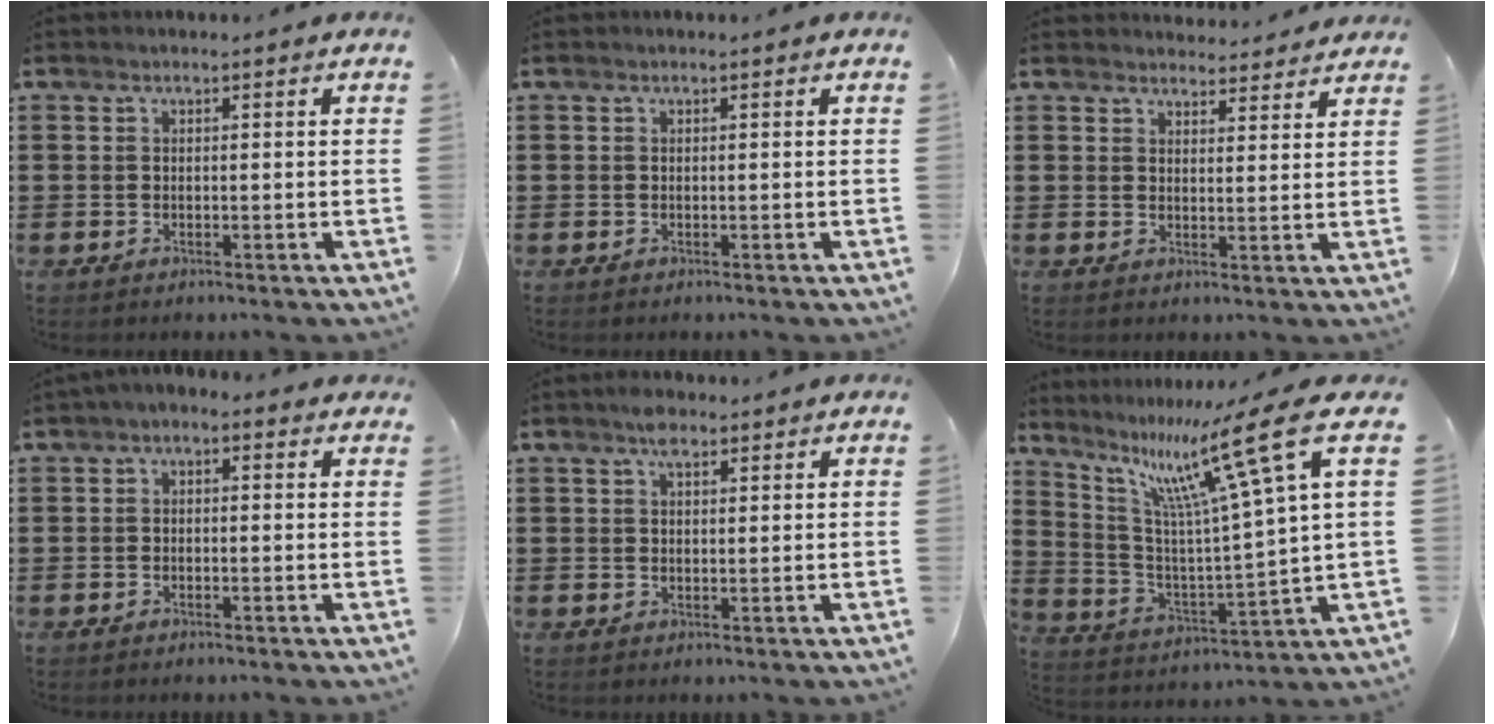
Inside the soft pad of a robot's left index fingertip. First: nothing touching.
{"total": 0.0}
{"total": 3.2, "force": [3.1, 0.6, 0.1], "torque": [-0.003, -0.014, 0.057]}
{"total": 1.3, "force": [-1.1, 0.5, 0.5], "torque": [-0.011, 0.003, -0.024]}
{"total": 2.9, "force": [2.0, 1.2, 1.8], "torque": [-0.033, 0.002, 0.034]}
{"total": 16.3, "force": [8.8, 1.4, 13.7], "torque": [-0.259, -0.042, 0.128]}